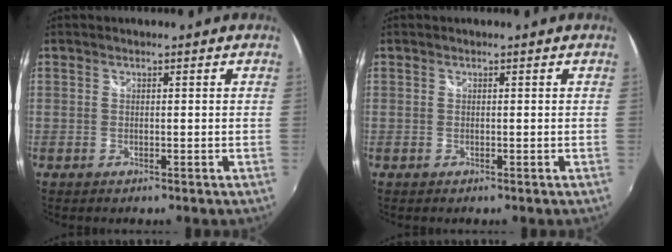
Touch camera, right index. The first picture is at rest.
{"total": 0.0}